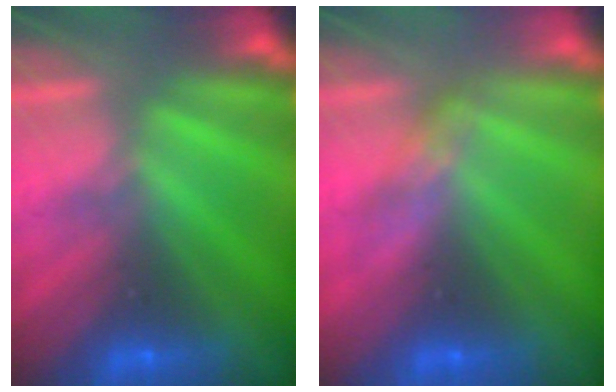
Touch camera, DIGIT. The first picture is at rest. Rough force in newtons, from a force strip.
{"total": 2.8}